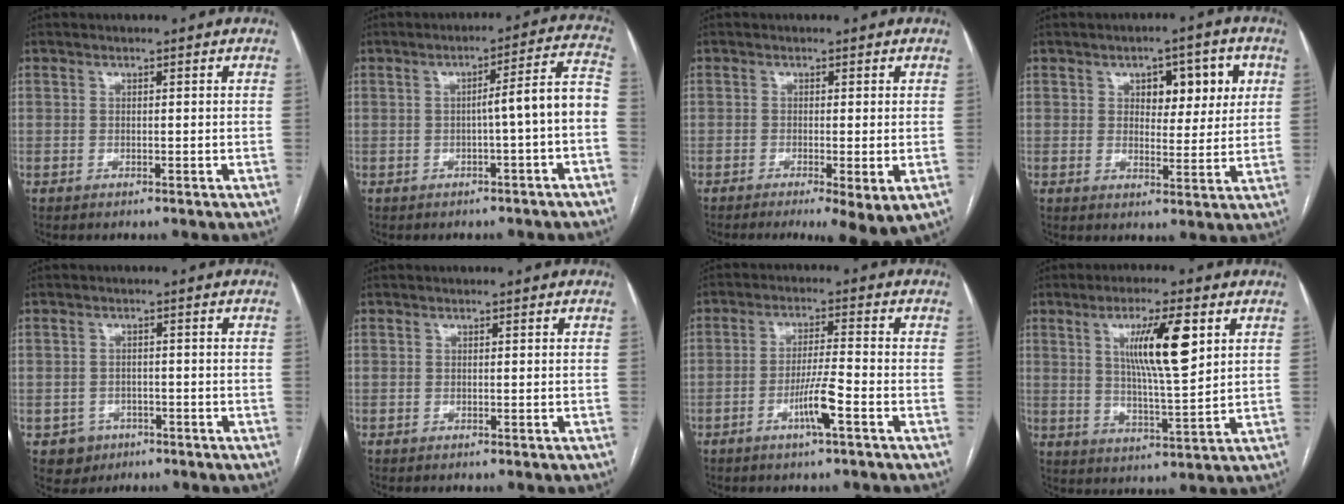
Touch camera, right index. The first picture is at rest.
{"total": 7.3, "force": [-1.7, -0.5, 7.1], "torque": [-0.089, 0.027, -0.022]}
{"total": 6.6, "force": [-3.3, 1.1, 5.6], "torque": [-0.068, -0.017, -0.050]}
{"total": 7.7, "force": [2.8, 3.8, 6.1], "torque": [-0.068, 0.014, 0.039]}
{"total": 3.6, "force": [-1.7, 3.2, 0.2], "torque": [0.005, 0.012, -0.019]}
{"total": 0.0}
{"total": 5.6, "force": [-2.7, -0.3, 4.9], "torque": [-0.095, -0.004, -0.051]}
{"total": 10.7, "force": [3.8, 1.1, 10.0], "torque": [-0.172, -0.001, 0.067]}